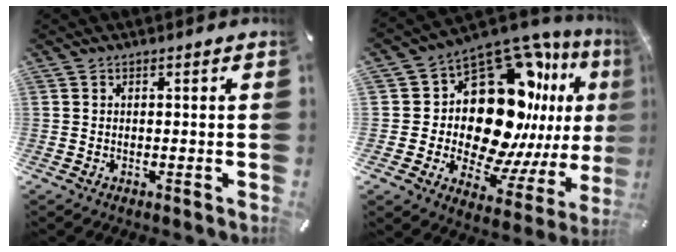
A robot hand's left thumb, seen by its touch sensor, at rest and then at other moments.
{"total": 21.4, "force": [6.2, 14.0, 14.9], "torque": [-0.250, -0.100, 0.125]}